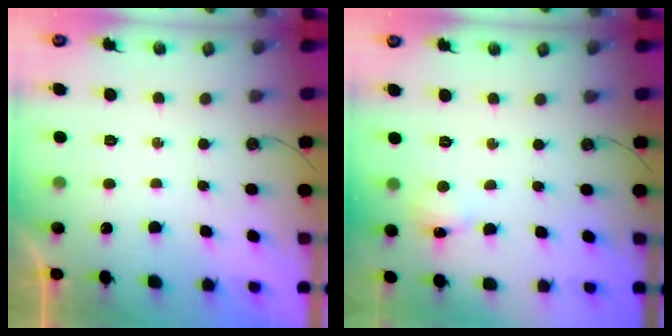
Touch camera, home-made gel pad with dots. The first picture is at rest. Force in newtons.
{"total": 4.4, "press": 4.4, "slide": 0.3}